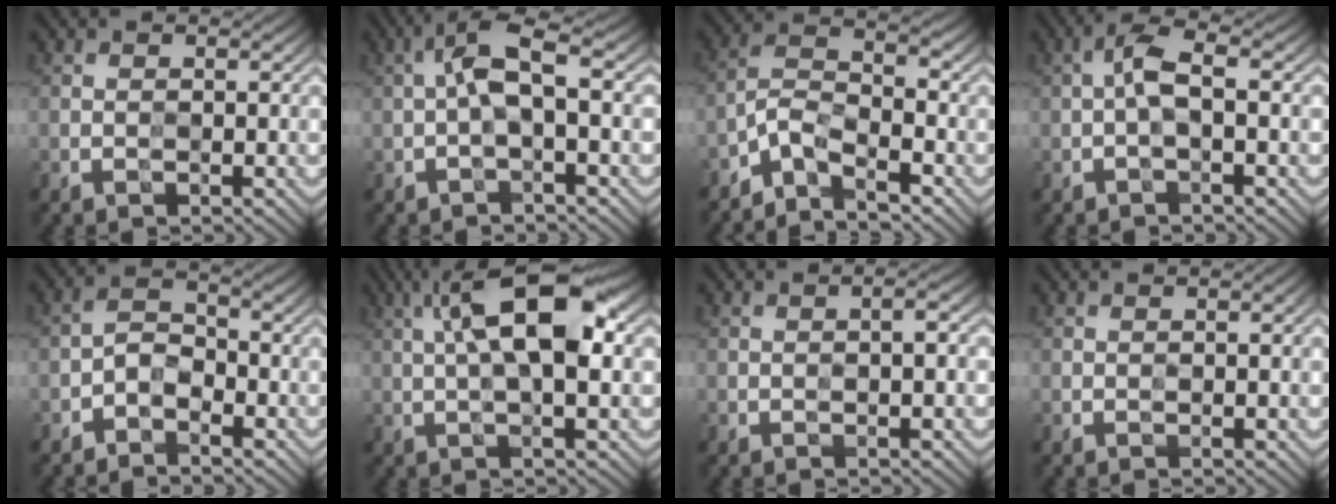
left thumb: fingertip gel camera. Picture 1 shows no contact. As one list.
[{"total": 5.1, "force": [0.1, 1.5, 4.9], "torque": [-0.101, 0.021, -0.011]}, {"total": 5.5, "force": [-4.3, 1.7, 2.9], "torque": [-0.058, 0.003, -0.098]}, {"total": 3.1, "force": [-0.1, 0.9, 3.0], "torque": [-0.066, 0.013, -0.011]}, {"total": 3.2, "force": [-2.0, 1.7, 1.8], "torque": [-0.032, 0.009, -0.049]}, {"total": 10.8, "force": [2.6, 3.4, 9.9], "torque": [-0.166, 0.018, 0.035]}, {"total": 1.9, "force": [0.0, 0.3, 1.9], "torque": [-0.029, 0.008, -0.002]}, {"total": 1.5, "force": [0.3, 0.2, 1.4], "torque": [-0.022, 0.002, 0.003]}]